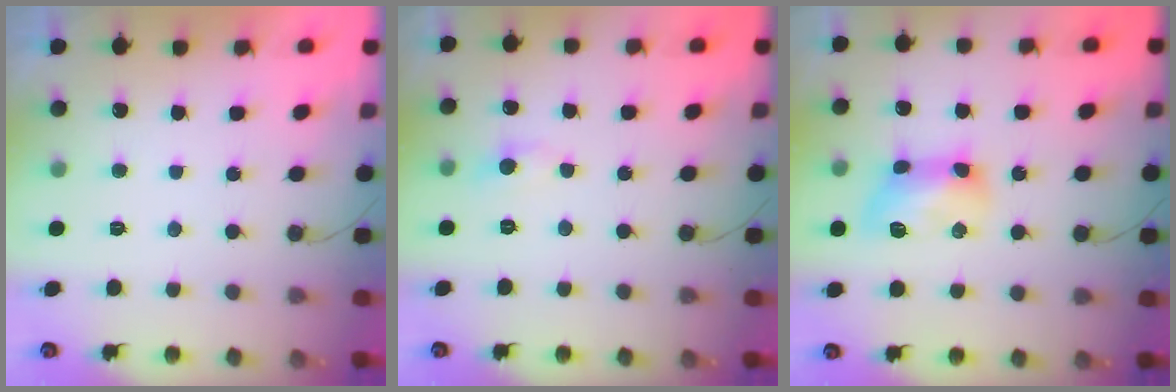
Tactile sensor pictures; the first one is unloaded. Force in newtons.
{"total": 5.1, "press": 5.0, "slide": 0.6}
{"total": 10.9, "press": 10.9, "slide": 1.0}